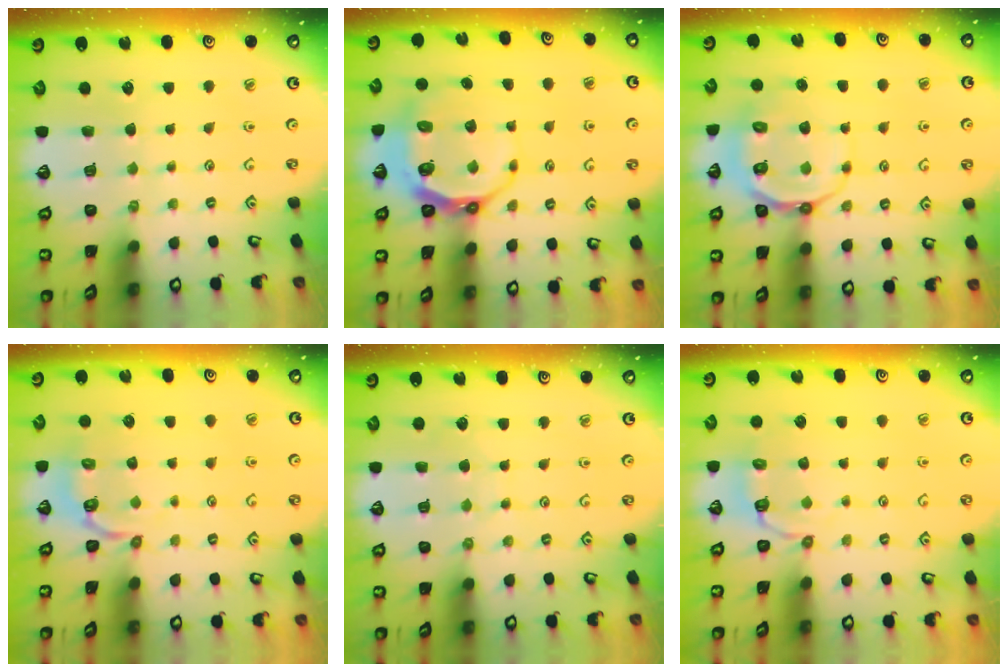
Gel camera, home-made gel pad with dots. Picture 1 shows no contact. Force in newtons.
{"total": 10.3, "press": 9.6, "slide": 3.9}
{"total": 10.5, "press": 10.2, "slide": 2.4}
{"total": 3.4, "press": 2.6, "slide": 2.2}
{"total": 4.0, "press": 3.9, "slide": 0.5}
{"total": 3.7, "press": 2.4, "slide": 2.8}